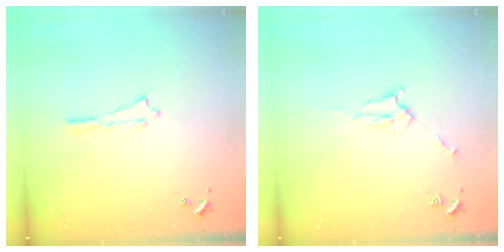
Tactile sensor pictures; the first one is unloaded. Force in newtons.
{"total": 3.7, "press": 3.6, "slide": 0.5}